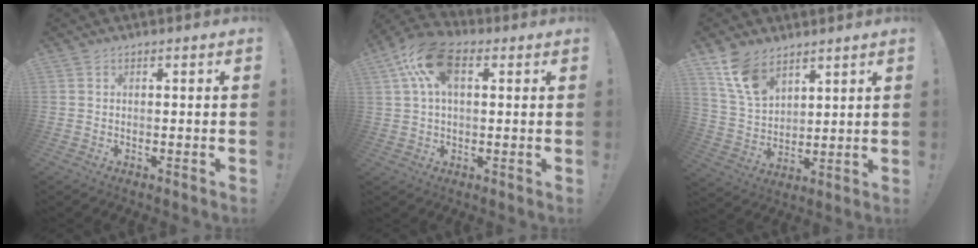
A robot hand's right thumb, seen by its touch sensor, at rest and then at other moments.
{"total": 13.5, "force": [4.4, 7.9, 10.0], "torque": [-0.177, -0.003, 0.083]}
{"total": 11.4, "force": [7.9, 6.2, 5.4], "torque": [-0.107, -0.041, 0.158]}